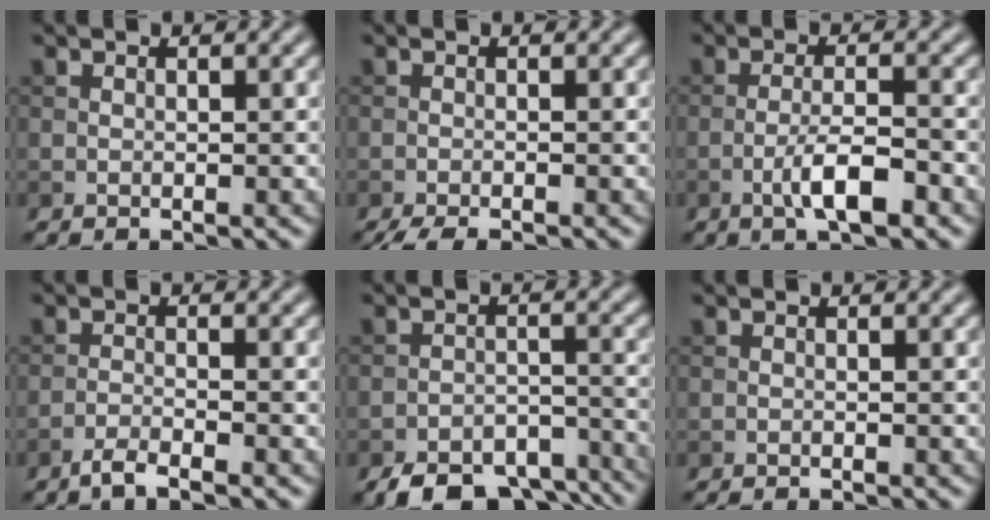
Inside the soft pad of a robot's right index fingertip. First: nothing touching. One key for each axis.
{"total": 2.8, "fx": -2.3, "fy": 0.4, "fz": 1.5, "tx": -0.024, "ty": -0.004, "tz": -0.044}
{"total": 4.1, "fx": -2.0, "fy": 0.9, "fz": 3.5, "tx": -0.066, "ty": 0.005, "tz": -0.039}
{"total": 2.3, "fx": -1.8, "fy": 0.3, "fz": 1.3, "tx": -0.025, "ty": 0.000, "tz": -0.041}
{"total": 7.8, "fx": -6.3, "fy": 3.2, "fz": 3.3, "tx": -0.048, "ty": -0.013, "tz": -0.101}
{"total": 0.9, "fx": -0.8, "fy": 0.1, "fz": 0.3, "tx": 0.002, "ty": 0.000, "tz": -0.015}